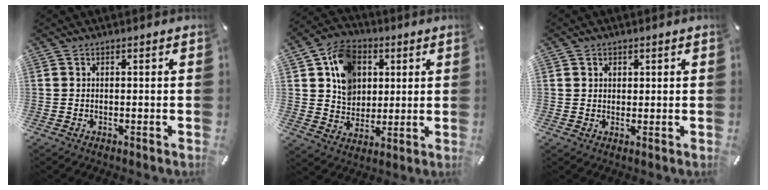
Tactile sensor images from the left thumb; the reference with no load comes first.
{"total": 11.8, "force": [3.4, 10.0, 5.2], "torque": [-0.085, 0.007, 0.070]}
{"total": 1.6, "force": [0.7, 1.5, 0.2], "torque": [0.003, 0.001, 0.010]}